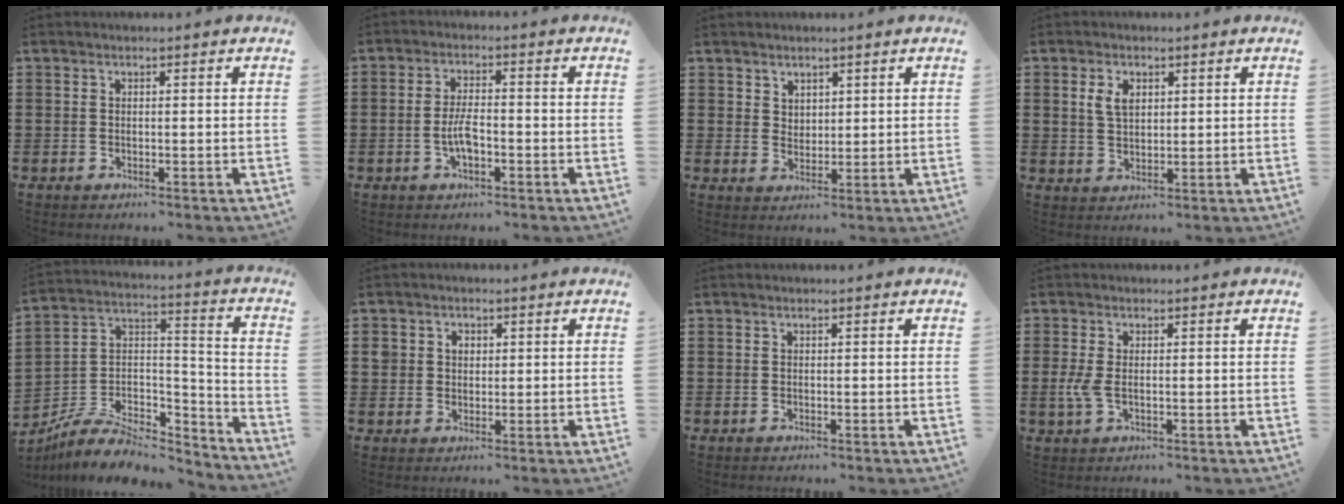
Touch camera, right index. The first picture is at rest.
{"total": 4.4, "force": [-1.1, 1.6, 3.9], "torque": [-0.084, 0.001, -0.024]}
{"total": 3.1, "force": [2.2, 2.1, 0.1], "torque": [-0.011, 0.008, 0.044]}
{"total": 3.5, "force": [1.3, 2.2, 2.4], "torque": [-0.055, 0.009, 0.023]}
{"total": 7.4, "force": [-5.7, 3.6, 3.1], "torque": [-0.067, 0.008, -0.107]}
{"total": 2.4, "force": [0.7, 2.2, 0.7], "torque": [-0.023, 0.013, 0.009]}
{"total": 0.0}
{"total": 3.0, "force": [-0.4, 1.4, 2.7], "torque": [-0.071, -0.005, -0.013]}